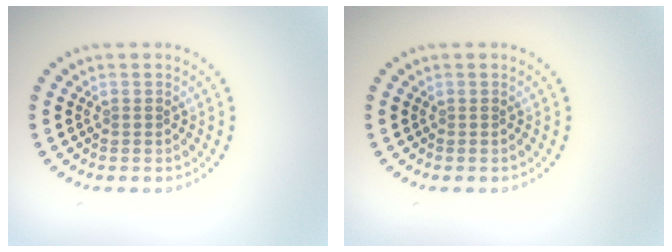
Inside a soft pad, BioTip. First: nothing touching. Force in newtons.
{"total": 0.0}